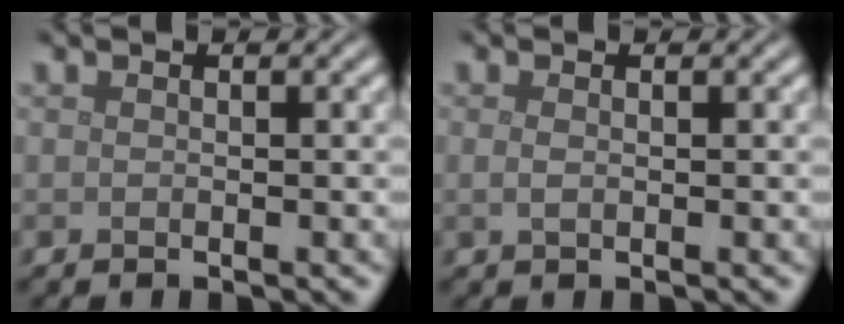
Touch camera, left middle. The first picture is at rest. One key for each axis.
{"total": 0.7, "fx": 0.0, "fy": 0.4, "fz": 0.6, "tx": -0.018, "ty": -0.002, "tz": 0.000}